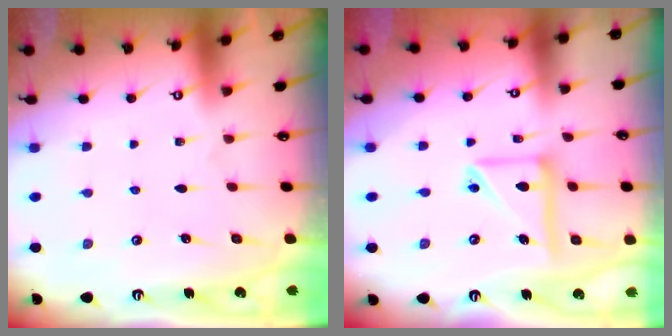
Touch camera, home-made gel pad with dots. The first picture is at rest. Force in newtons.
{"total": 13.8, "press": 13.6, "slide": 2.2}